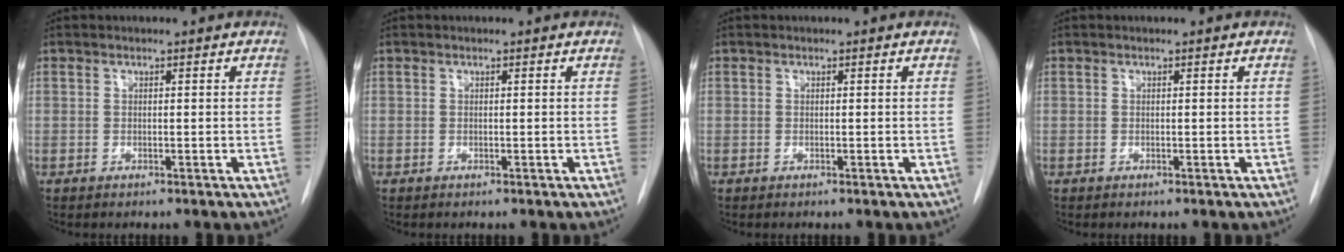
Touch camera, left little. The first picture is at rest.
{"total": 0.0}
{"total": 0.0}
{"total": 0.0}